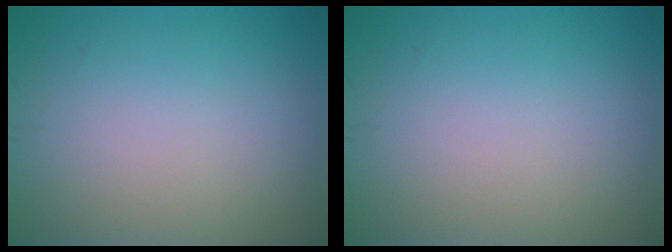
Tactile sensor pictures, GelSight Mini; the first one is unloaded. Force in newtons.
{"total": 0.0}